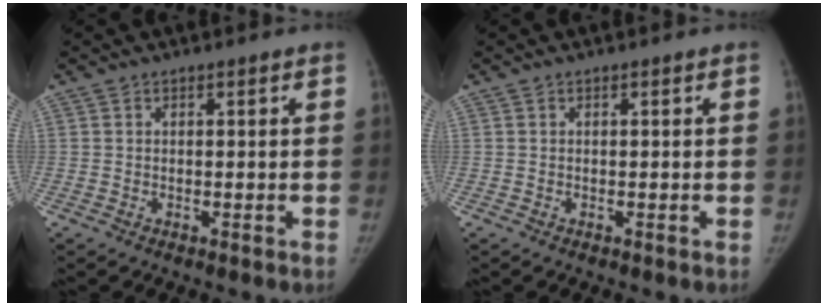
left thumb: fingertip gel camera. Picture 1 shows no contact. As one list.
[{"total": 0.0}]